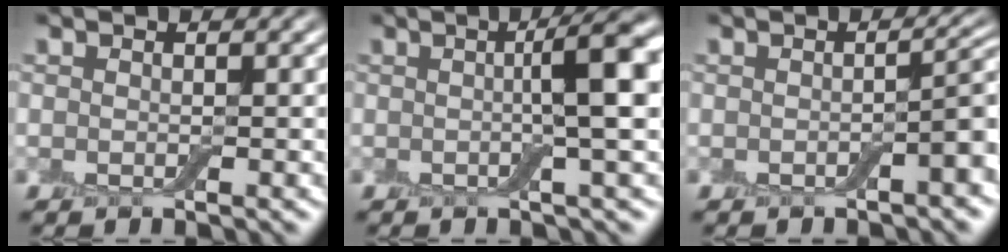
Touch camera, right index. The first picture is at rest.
{"total": 6.4, "force": [0.7, 1.1, 6.3], "torque": [-0.077, 0.014, 0.005]}
{"total": 2.3, "force": [-0.8, 0.4, 2.1], "torque": [-0.030, 0.010, -0.013]}